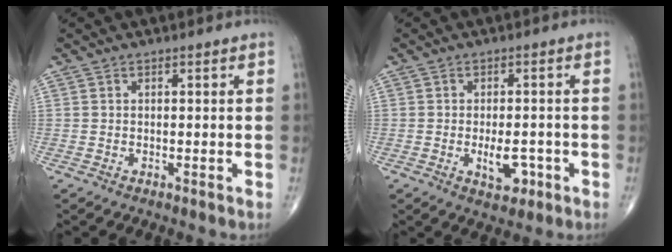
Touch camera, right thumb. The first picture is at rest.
{"total": 5.0, "force": [-1.6, 2.6, 4.0], "torque": [-0.048, 0.001, -0.019]}